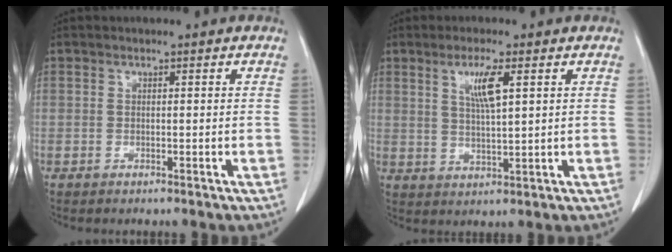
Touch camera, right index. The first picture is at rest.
{"total": 5.1, "force": [2.1, 0.3, 4.7], "torque": [-0.088, -0.002, 0.040]}